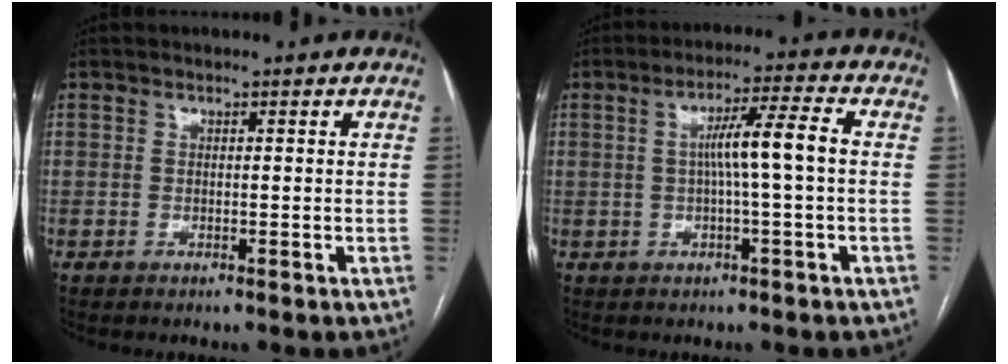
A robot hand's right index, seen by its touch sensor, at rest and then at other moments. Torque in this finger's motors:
{"motor_torque": [0.90, 0.04, 0.48, 0.12]}